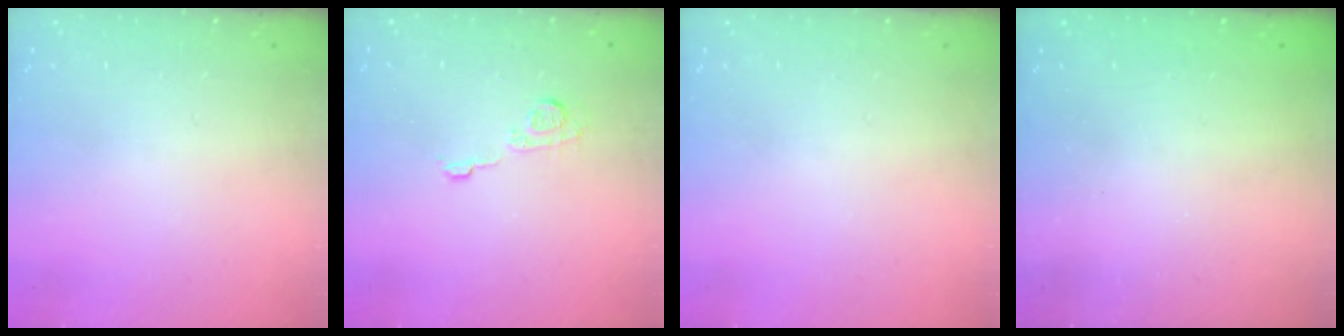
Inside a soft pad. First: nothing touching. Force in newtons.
{"total": 7.3, "press": 7.3, "slide": 0.1}
{"total": 0.0}
{"total": 2.3, "press": 2.1, "slide": 0.8}